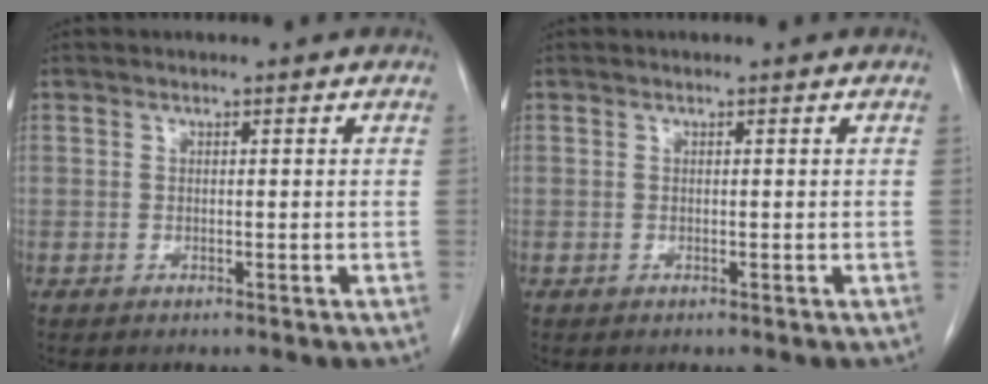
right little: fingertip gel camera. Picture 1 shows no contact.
{"total": 0.0}